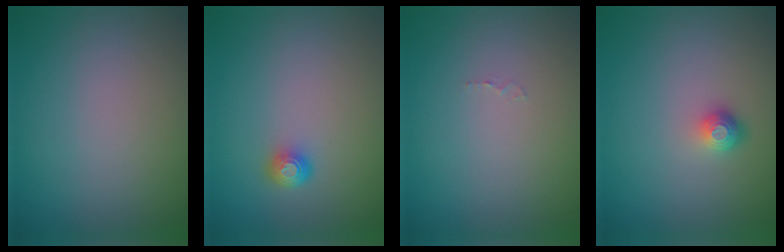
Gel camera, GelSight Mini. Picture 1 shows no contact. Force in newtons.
{"total": 1.7, "press": 1.2, "slide": 1.1}
{"total": 0.5, "press": 0.5, "slide": 0.1}
{"total": 1.5, "press": 1.1, "slide": 1.0}